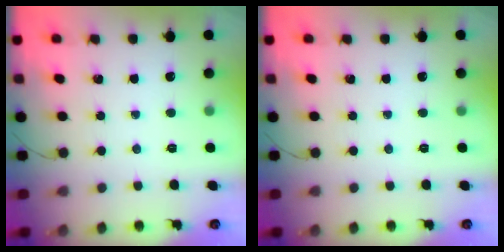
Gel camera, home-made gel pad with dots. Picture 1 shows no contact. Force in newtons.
{"total": 0.0}